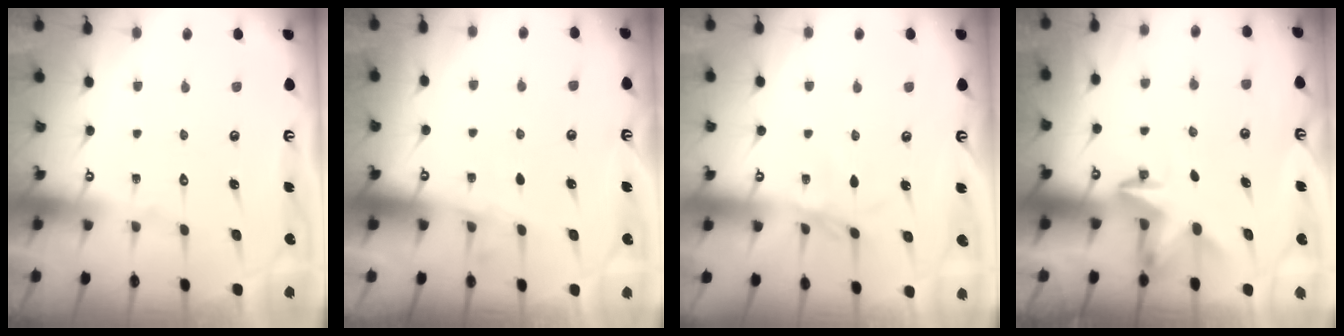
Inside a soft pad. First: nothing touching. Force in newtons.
{"total": 2.6, "press": 2.5, "slide": 0.4}
{"total": 2.5, "press": 2.4, "slide": 0.5}
{"total": 5.3, "press": 5.3, "slide": 0.4}